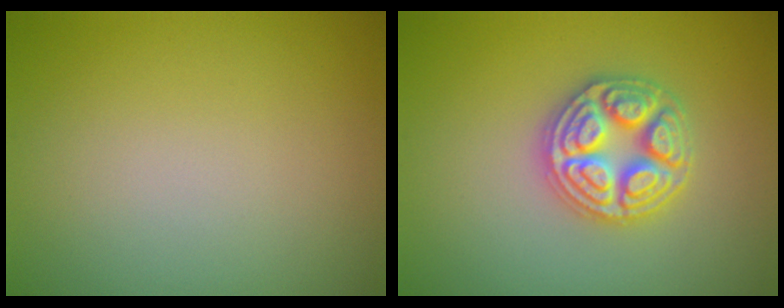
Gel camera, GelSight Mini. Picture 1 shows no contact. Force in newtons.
{"total": 4.9, "press": 4.8, "slide": 0.7}